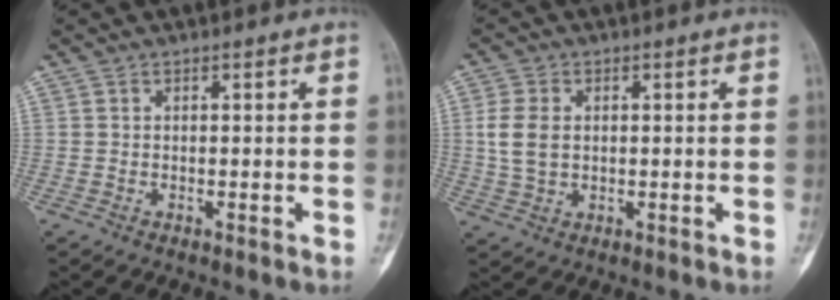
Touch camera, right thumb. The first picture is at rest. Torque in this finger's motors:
{"motor_torque": [0.45, 0.38, 0.48, -0.06, 0.29]}